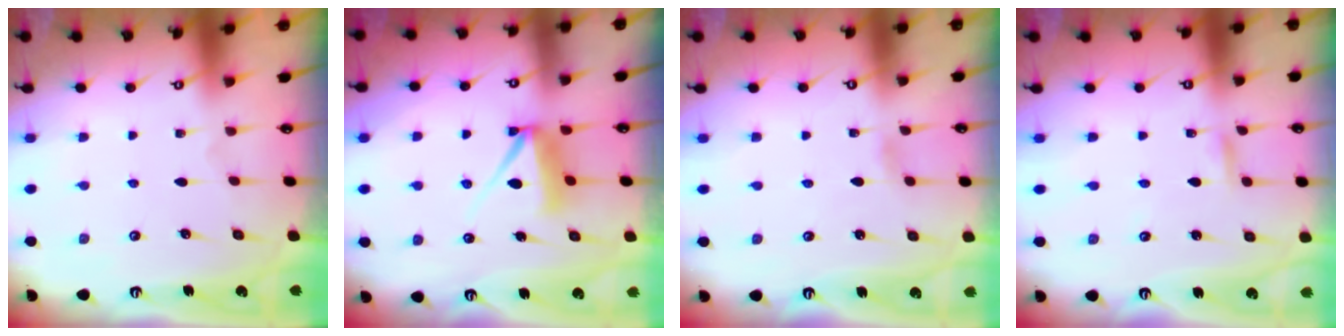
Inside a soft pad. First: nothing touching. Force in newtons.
{"total": 7.0, "press": 7.0, "slide": 0.7}
{"total": 1.9, "press": 1.9, "slide": 0.2}
{"total": 2.8, "press": 2.8, "slide": 0.3}